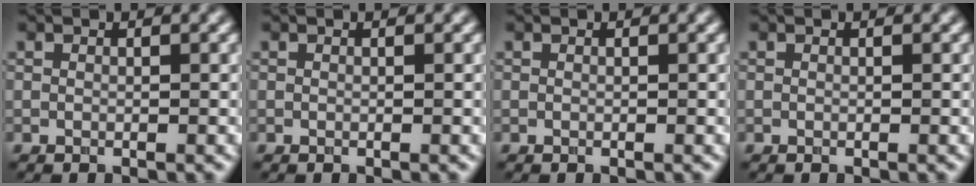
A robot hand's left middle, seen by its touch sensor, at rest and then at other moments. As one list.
[{"total": 0.0}, {"total": 0.0}, {"total": 0.0}]